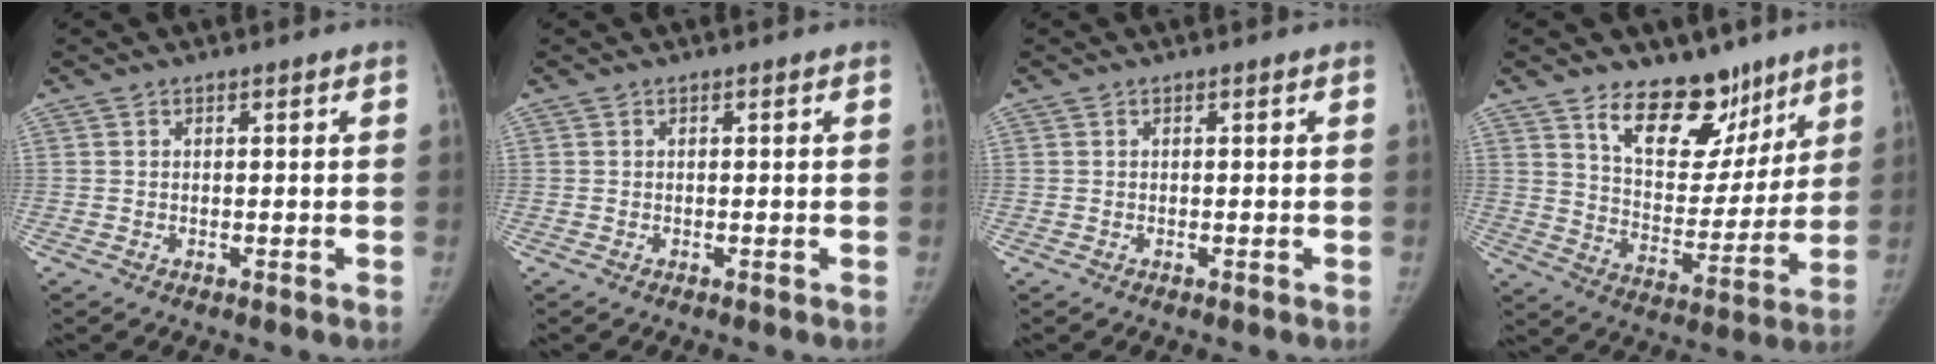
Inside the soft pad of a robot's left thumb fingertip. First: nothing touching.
{"total": 0.0}
{"total": 0.0}
{"total": 16.1, "force": [10.9, 9.0, 7.7], "torque": [-0.051, -0.071, 0.182]}